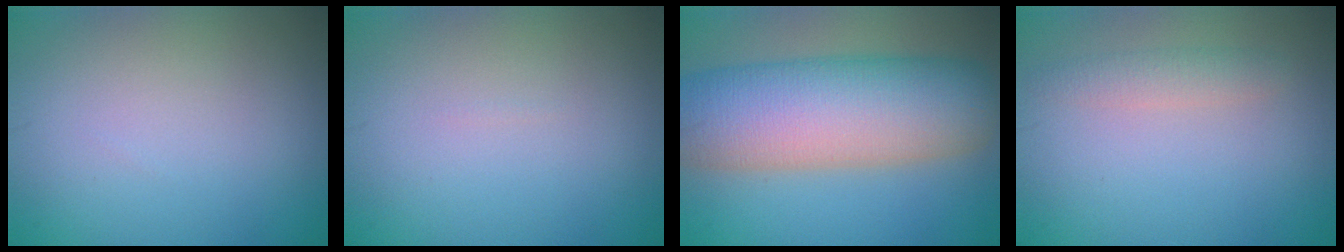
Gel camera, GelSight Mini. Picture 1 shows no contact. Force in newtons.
{"total": 0.0}
{"total": 11.7, "press": 11.7, "slide": 0.5}
{"total": 1.6, "press": 1.6, "slide": 0.0}